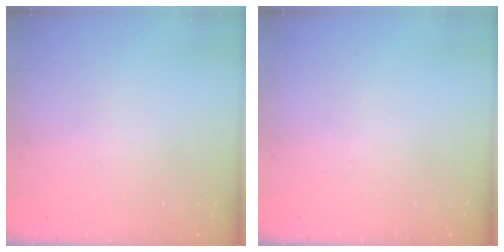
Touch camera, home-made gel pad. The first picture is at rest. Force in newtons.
{"total": 0.0}